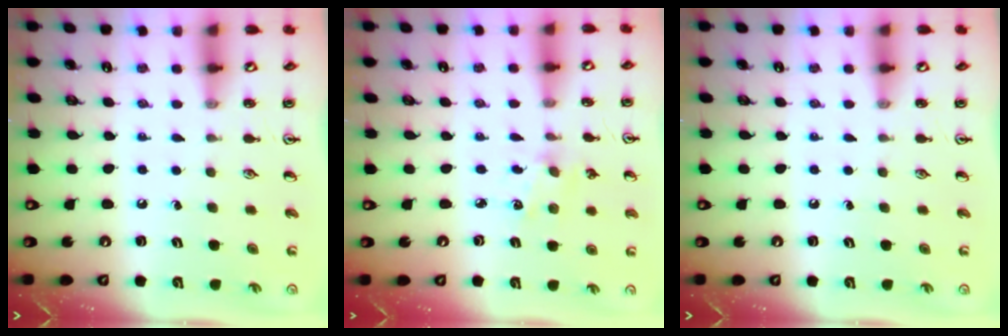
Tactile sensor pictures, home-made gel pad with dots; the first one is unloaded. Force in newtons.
{"total": 1.7, "press": 1.7, "slide": 0.4}
{"total": 0.0}